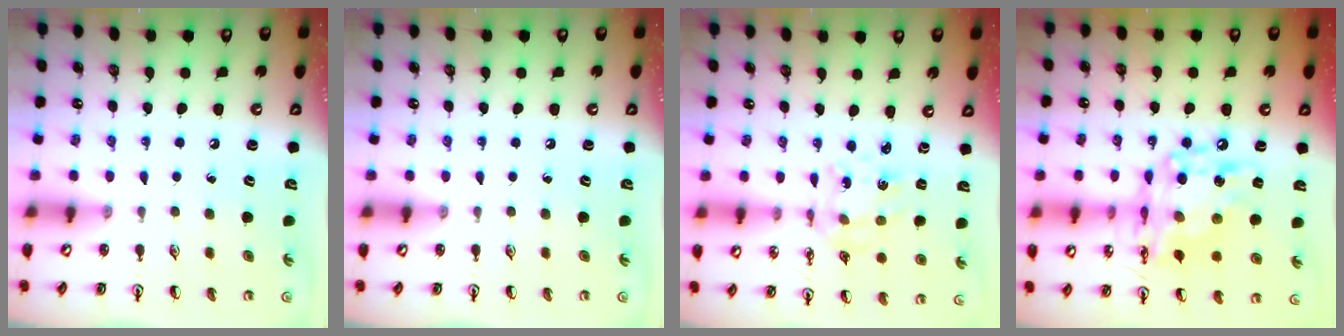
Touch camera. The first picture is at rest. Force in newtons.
{"total": 0.0}
{"total": 3.8, "press": 3.5, "slide": 1.5}
{"total": 15.3, "press": 15.2, "slide": 1.5}